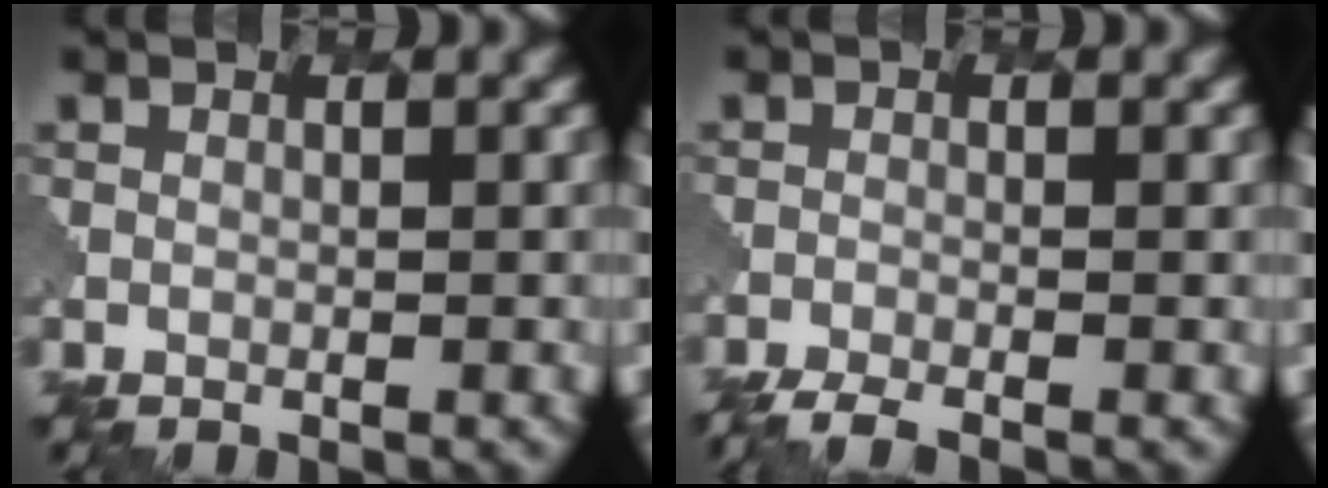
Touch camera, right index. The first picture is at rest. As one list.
[{"total": 3.6, "force": [-3.0, 0.6, 1.8], "torque": [-0.032, -0.014, -0.058]}]